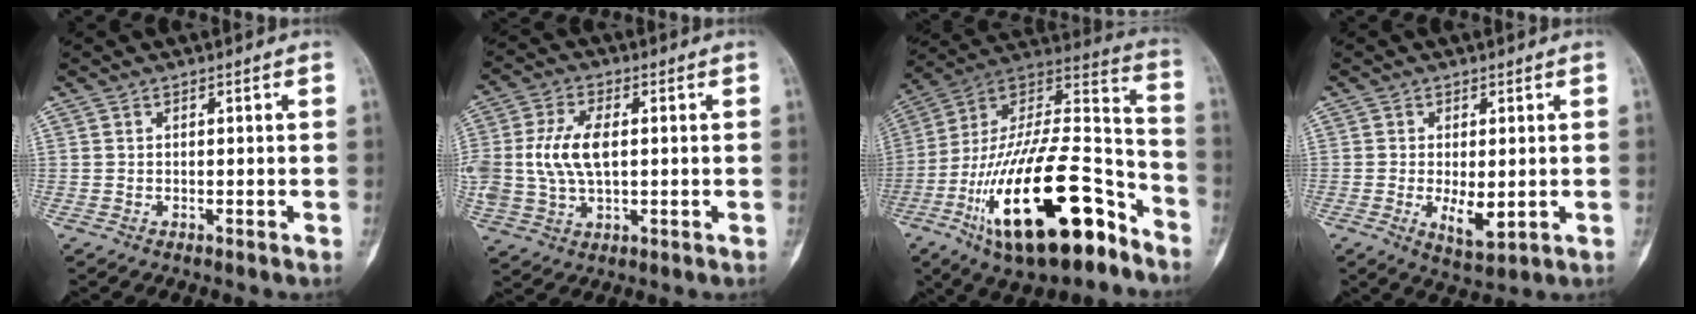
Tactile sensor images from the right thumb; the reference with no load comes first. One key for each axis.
{"total": 10.7, "fx": 1.0, "fy": 6.0, "fz": 8.8, "tx": -0.190, "ty": 0.006, "tz": 0.024}
{"total": 31.8, "fx": -15.5, "fy": 12.6, "fz": 24.8, "tx": -0.426, "ty": 0.068, "tz": -0.255}
{"total": 5.4, "fx": -0.8, "fy": 2.4, "fz": 4.8, "tx": -0.069, "ty": -0.016, "tz": -0.006}